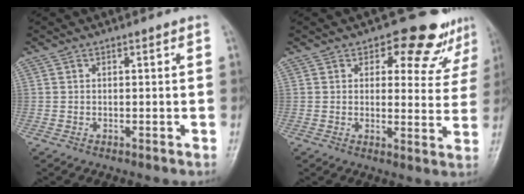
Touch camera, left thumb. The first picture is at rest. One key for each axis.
{"total": 9.5, "fx": 6.6, "fy": 5.3, "fz": 4.4, "tx": -0.006, "ty": -0.035, "tz": 0.068}